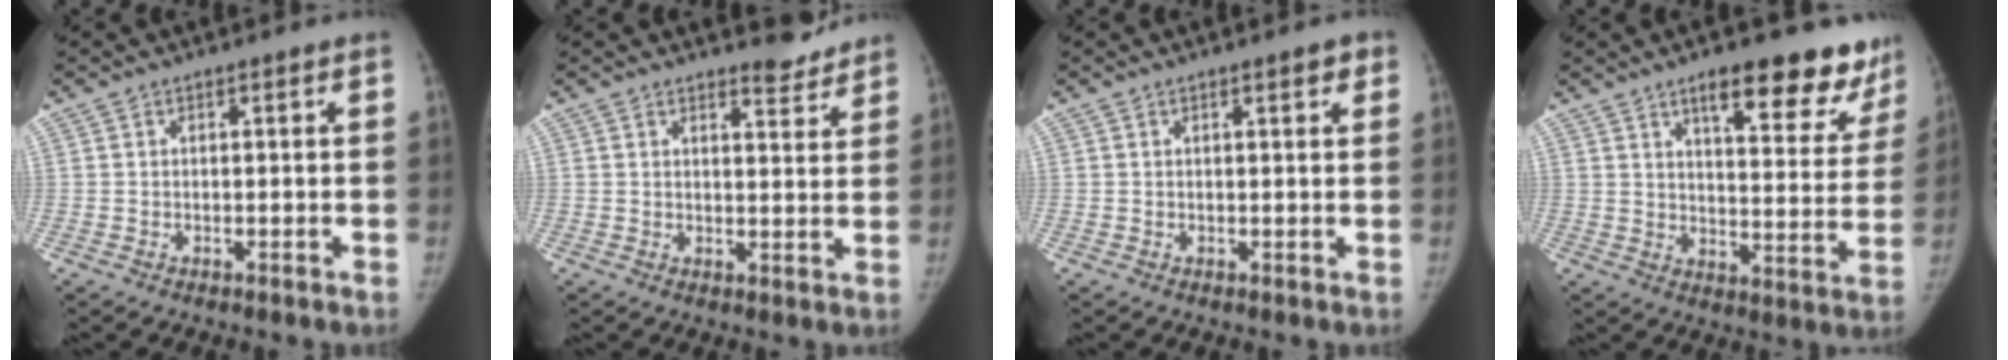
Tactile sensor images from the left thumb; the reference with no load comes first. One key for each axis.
{"total": 3.7, "fx": 3.6, "fy": 0.8, "fz": 0.4, "tx": 0.008, "ty": -0.038, "tz": 0.047}
{"total": 2.0, "fx": 1.2, "fy": 0.6, "fz": 1.6, "tx": -0.013, "ty": -0.002, "tz": 0.013}
{"total": 17.2, "fx": 11.8, "fy": 6.1, "fz": 10.9, "tx": -0.081, "ty": -0.059, "tz": 0.156}